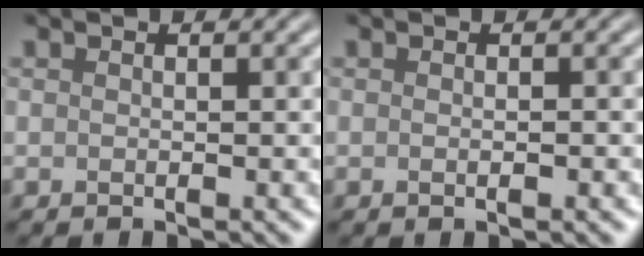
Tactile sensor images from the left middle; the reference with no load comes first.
{"total": 1.7, "force": [0.2, 0.9, 1.4], "torque": [0.002, 0.010, -0.013]}